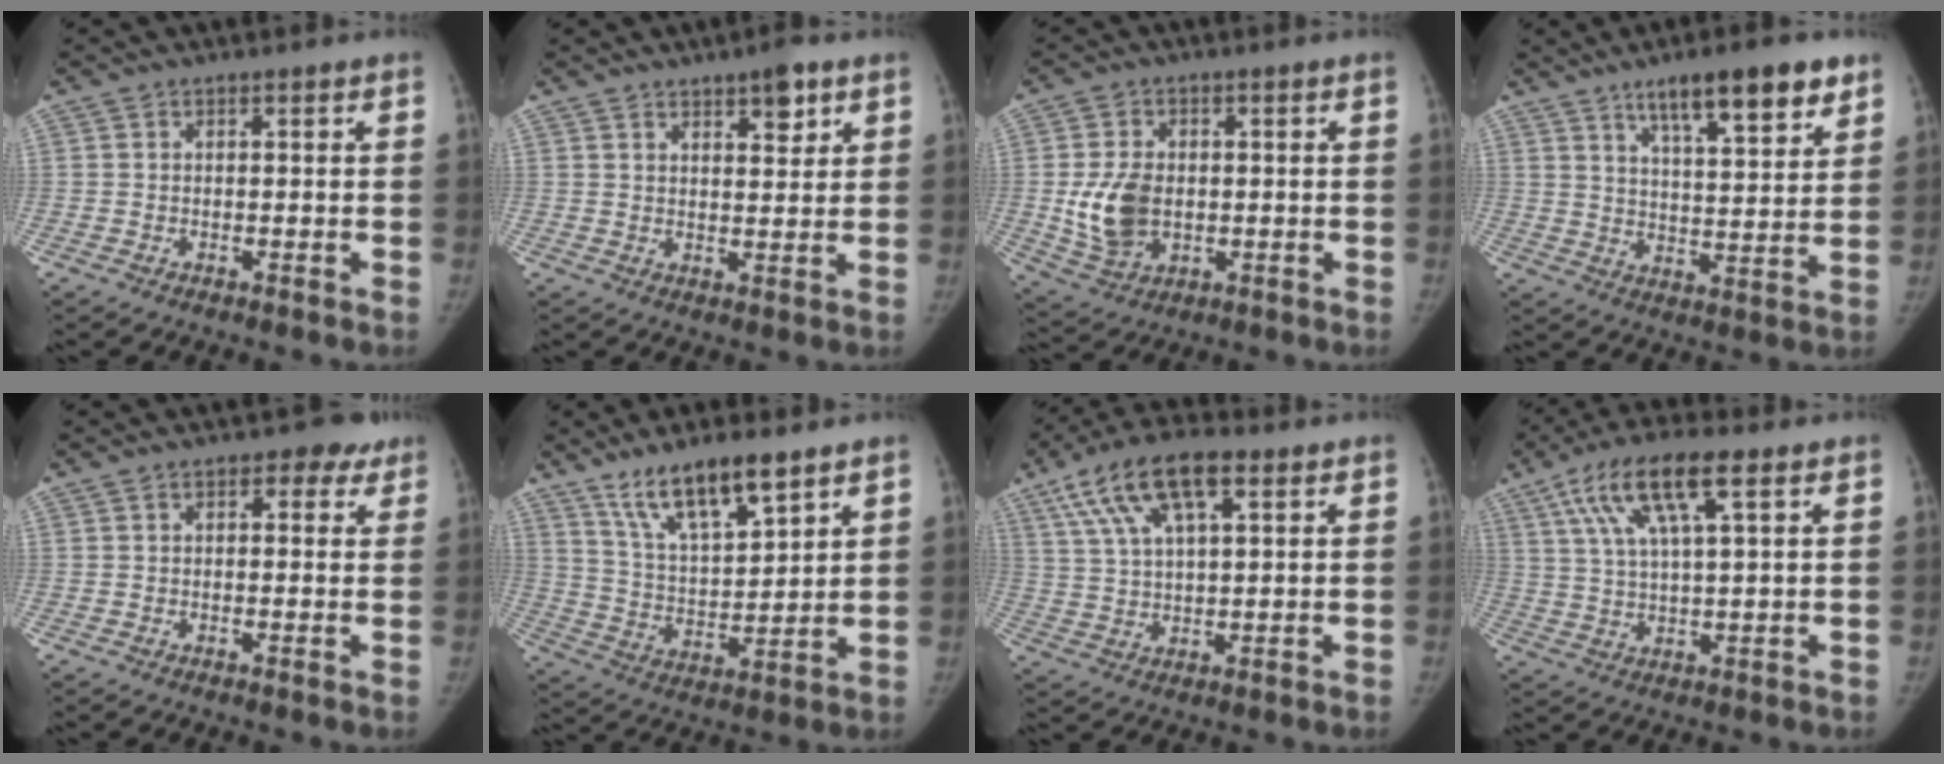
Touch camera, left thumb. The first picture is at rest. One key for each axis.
{"total": 5.4, "fx": 3.3, "fy": 1.9, "fz": 3.8, "tx": -0.041, "ty": -0.018, "tz": 0.047}
{"total": 9.6, "fx": -0.3, "fy": 6.7, "fz": 6.9, "tx": -0.119, "ty": -0.004, "tz": 0.005}
{"total": 14.0, "fx": 8.9, "fy": 3.6, "fz": 10.1, "tx": -0.130, "ty": -0.040, "tz": 0.139}
{"total": 4.7, "fx": 2.7, "fy": 2.6, "fz": 2.9, "tx": -0.009, "ty": -0.006, "tz": 0.027}
{"total": 13.5, "fx": 9.4, "fy": 4.0, "fz": 8.9, "tx": -0.142, "ty": -0.051, "tz": 0.180}
{"total": 14.4, "fx": 7.0, "fy": 5.9, "fz": 11.1, "tx": -0.201, "ty": 0.005, "tz": 0.128}
{"total": 13.7, "fx": 6.5, "fy": 4.0, "fz": 11.4, "tx": -0.218, "ty": 0.001, "tz": 0.118}